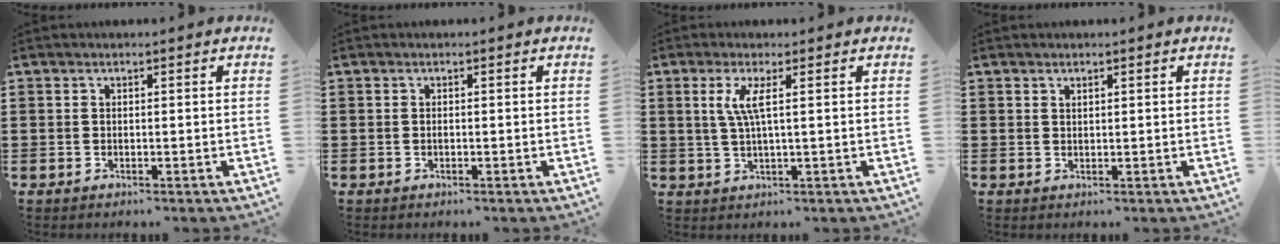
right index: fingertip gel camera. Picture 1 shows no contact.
{"total": 0.0}
{"total": 4.0, "force": [0.9, 0.1, 3.9], "torque": [-0.084, -0.007, 0.010]}
{"total": 0.8, "force": [0.6, 0.4, 0.3], "torque": [-0.006, 0.002, 0.011]}